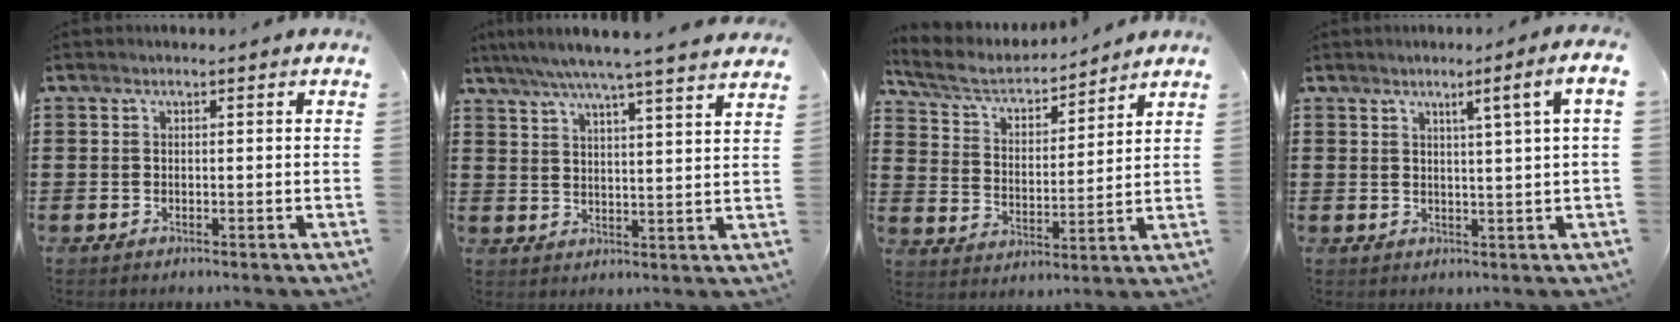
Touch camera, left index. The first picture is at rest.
{"total": 5.6, "force": [4.9, -0.6, 2.7], "torque": [-0.069, -0.027, 0.082]}
{"total": 5.0, "force": [4.4, 1.6, 1.8], "torque": [-0.059, -0.026, 0.069]}
{"total": 3.5, "force": [1.2, -1.1, 3.1], "torque": [-0.053, -0.012, 0.011]}